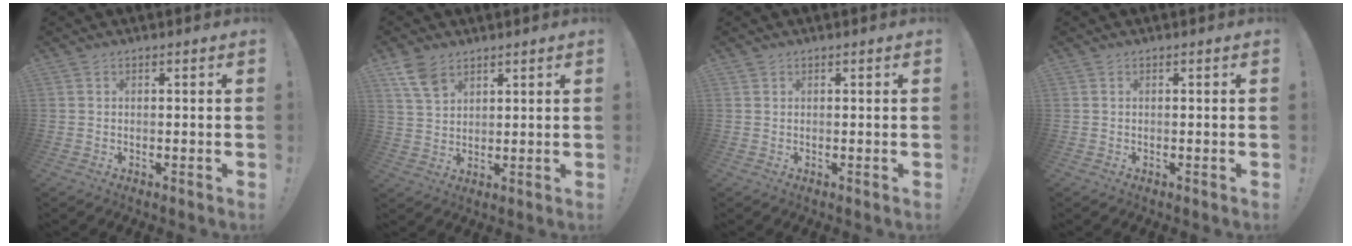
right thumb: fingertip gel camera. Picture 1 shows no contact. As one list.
[{"total": 7.5, "force": [5.0, 4.2, 3.7], "torque": [-0.070, -0.020, 0.099]}, {"total": 0.6, "force": [0.4, 0.4, 0.0], "torque": [0.001, 0.001, 0.009]}, {"total": 0.0}]